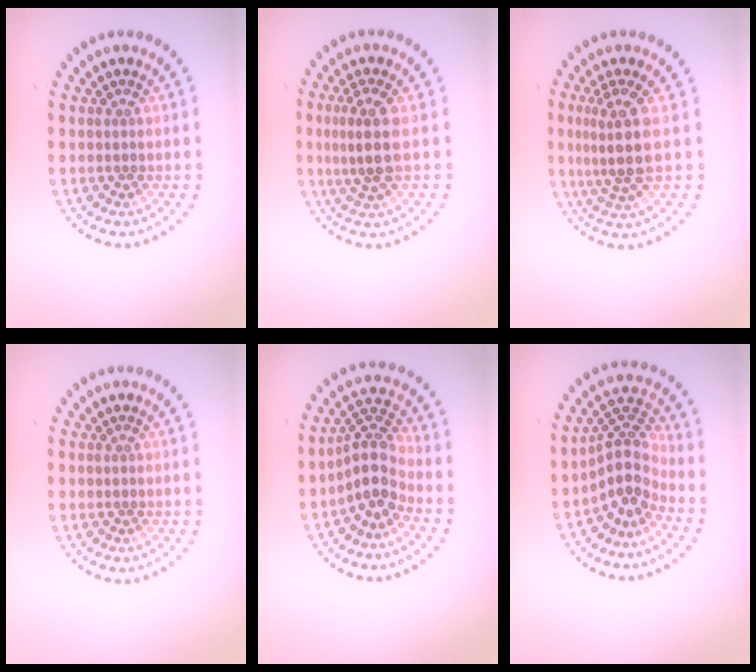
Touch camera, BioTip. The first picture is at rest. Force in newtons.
{"total": 3.4, "press": 3.0, "slide": 1.5}
{"total": 3.9, "press": 3.1, "slide": 2.4}
{"total": 0.0}
{"total": 3.8, "press": 2.8, "slide": 2.5}
{"total": 3.9, "press": 2.7, "slide": 2.9}